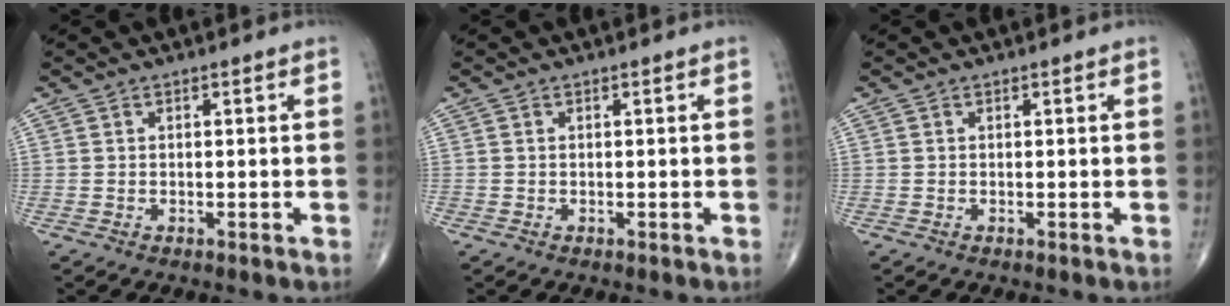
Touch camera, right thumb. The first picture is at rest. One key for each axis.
{"total": 0.0}
{"total": 0.0}